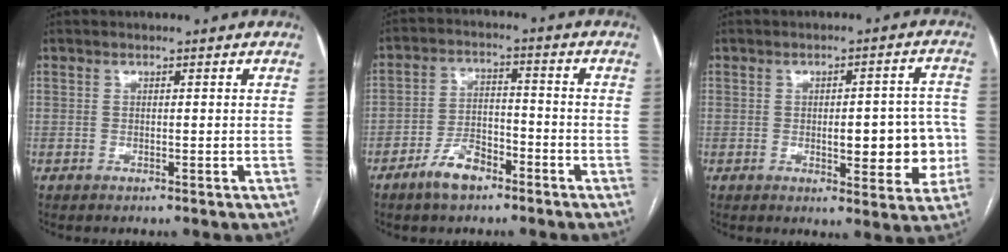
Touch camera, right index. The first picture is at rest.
{"total": 6.6, "force": [-4.4, 3.2, 3.7], "torque": [-0.073, 0.012, -0.078]}
{"total": 9.7, "force": [-1.4, 3.5, 8.9], "torque": [-0.102, 0.017, -0.008]}